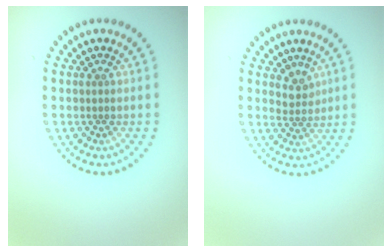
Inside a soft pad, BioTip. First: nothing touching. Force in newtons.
{"total": 1.9, "press": 1.4, "slide": 1.3}